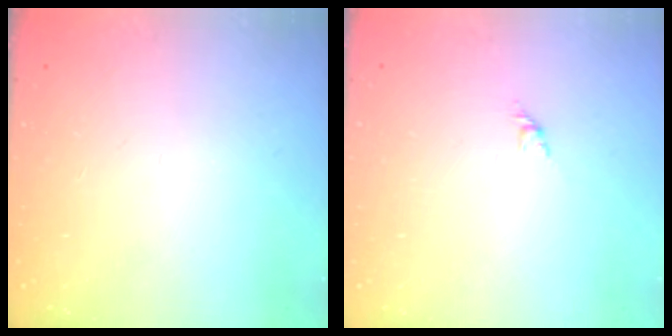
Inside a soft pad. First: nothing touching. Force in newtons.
{"total": 1.6, "press": 1.5, "slide": 0.7}